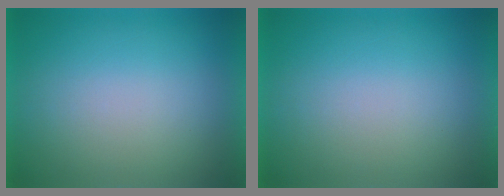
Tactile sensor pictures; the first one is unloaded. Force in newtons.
{"total": 0.0}